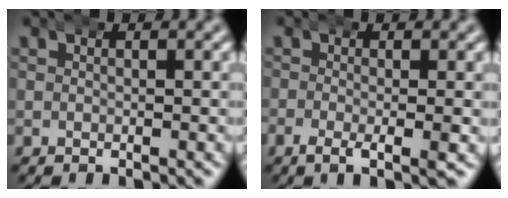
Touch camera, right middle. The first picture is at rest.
{"total": 3.1, "force": [-1.5, 1.0, 2.4], "torque": [-0.053, -0.007, -0.028]}